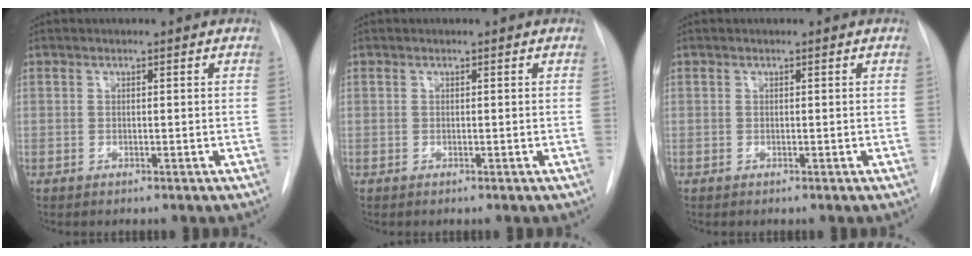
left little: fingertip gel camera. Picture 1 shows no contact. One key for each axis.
{"total": 0.0}
{"total": 0.0}